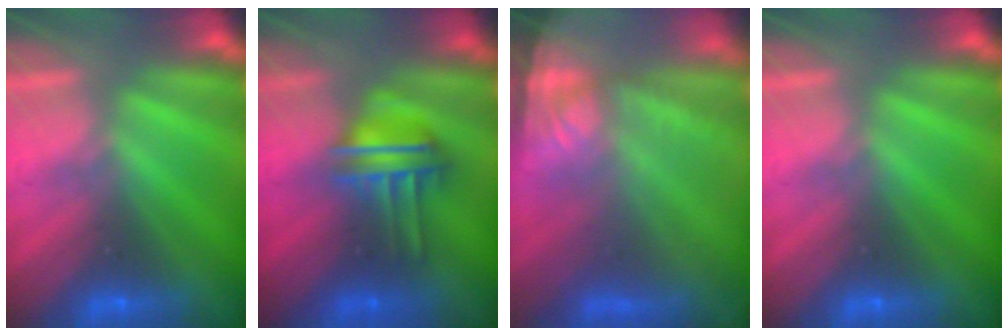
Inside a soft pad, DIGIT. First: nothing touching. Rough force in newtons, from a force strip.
{"total": 5.4}
{"total": 7.4}
{"total": 0.0}